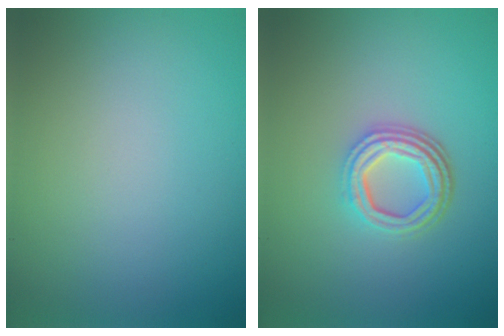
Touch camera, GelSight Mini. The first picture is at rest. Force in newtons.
{"total": 4.4, "press": 3.3, "slide": 2.9}